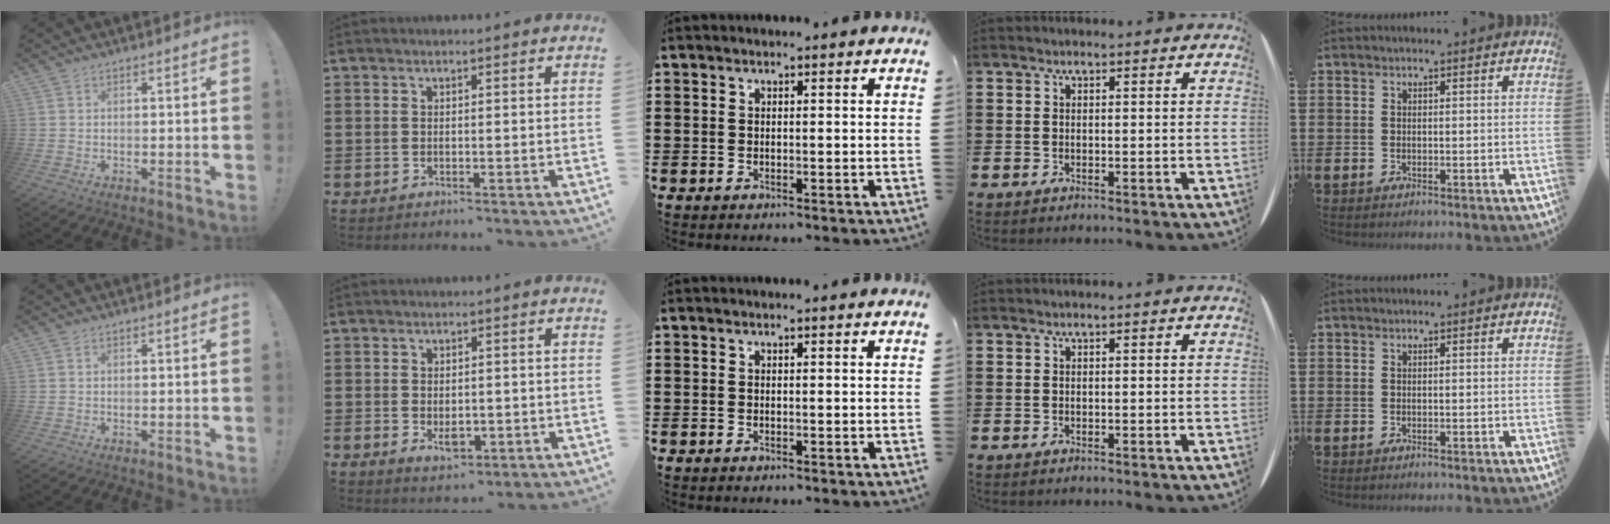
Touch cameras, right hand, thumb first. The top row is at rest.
{"index": {"total": 2.9, "force": [-0.5, 1.6, 2.4], "torque": [-0.036, -0.006, -0.009]}}